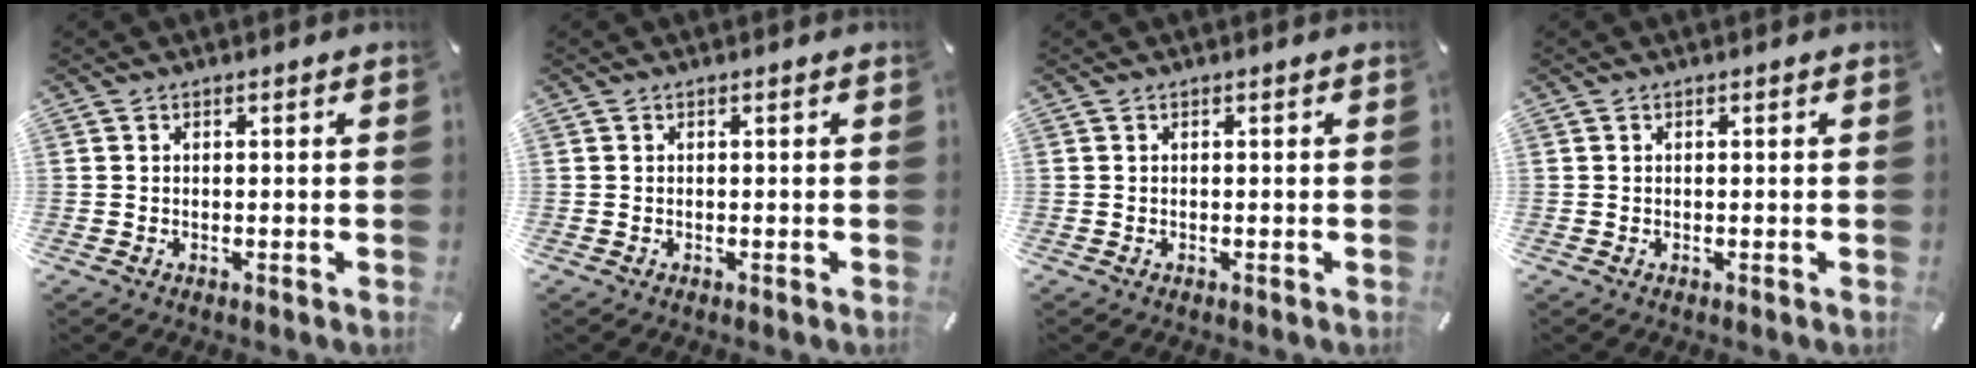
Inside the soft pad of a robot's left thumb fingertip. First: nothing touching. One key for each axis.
{"total": 0.0}
{"total": 0.0}
{"total": 0.0}